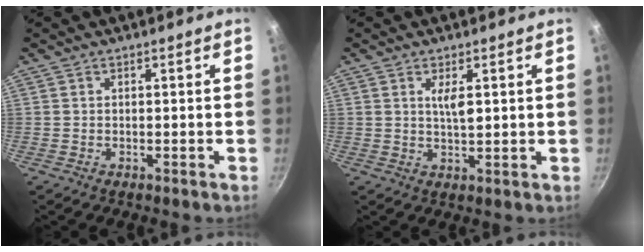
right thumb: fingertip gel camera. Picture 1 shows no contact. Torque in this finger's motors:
{"motor_torque": [-0.51, 0.66, 0.22, -0.09, 0.00]}